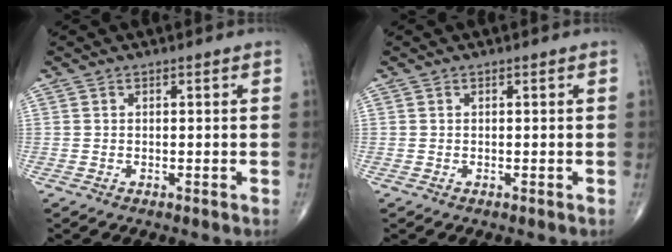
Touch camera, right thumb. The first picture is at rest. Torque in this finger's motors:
{"motor_torque": [-0.02, 0.02, -0.02, 0.02, 0.00]}